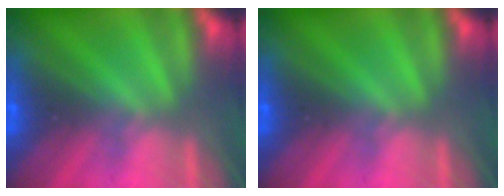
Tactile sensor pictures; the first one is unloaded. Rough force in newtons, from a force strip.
{"total": 0.0}